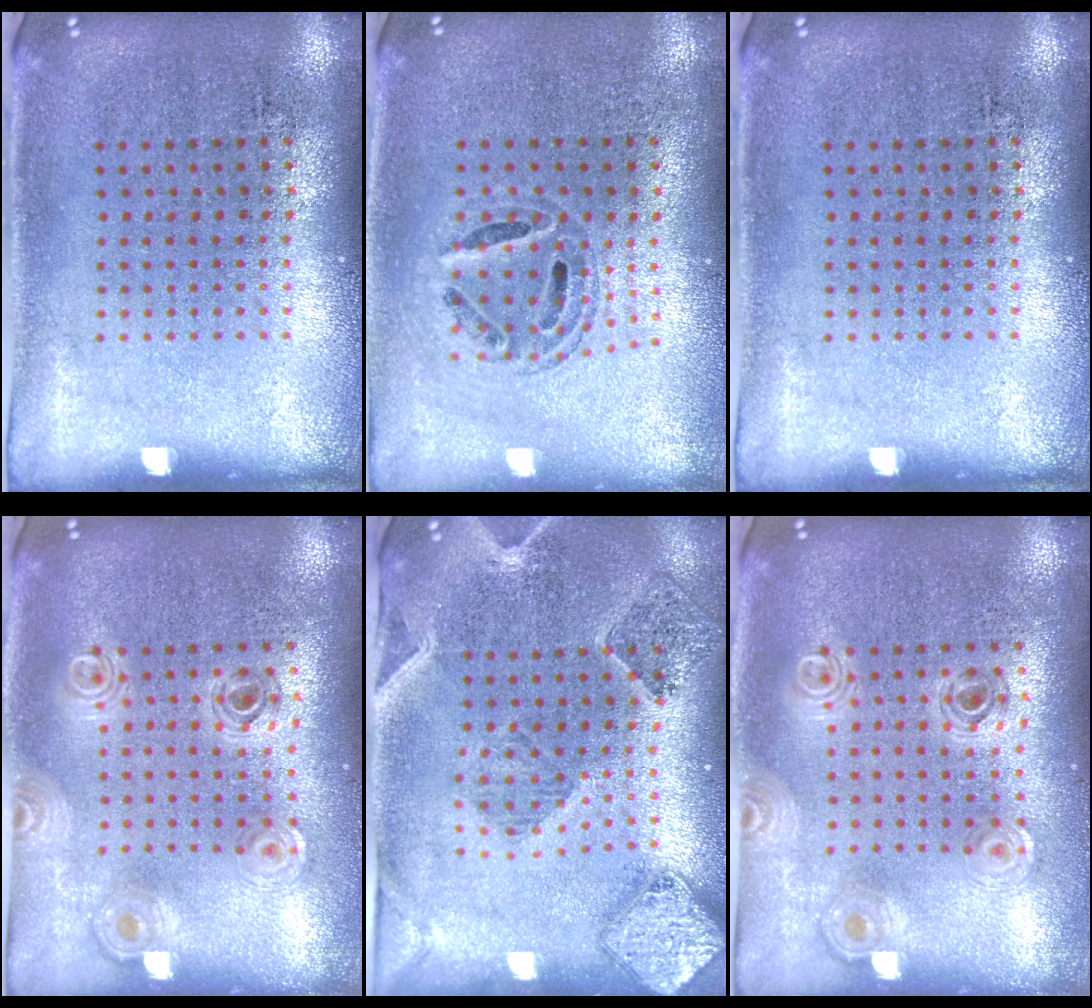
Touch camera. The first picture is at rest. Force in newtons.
{"total": 0.6, "press": 0.6, "slide": 0.2}
{"total": 0.0}
{"total": 0.8, "press": 0.8, "slide": 0.2}
{"total": 1.6, "press": 1.6, "slide": 0.3}
{"total": 0.8, "press": 0.8, "slide": 0.2}